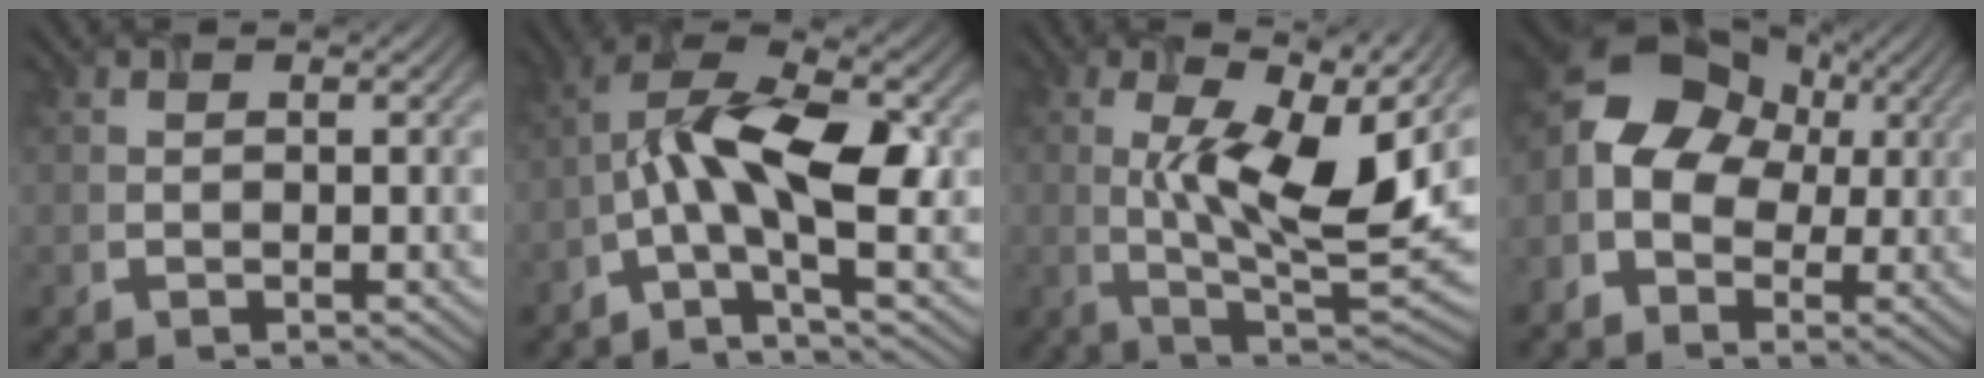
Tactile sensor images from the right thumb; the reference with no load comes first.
{"total": 9.7, "force": [-1.3, 3.1, 9.1], "torque": [-0.171, 0.015, -0.039]}
{"total": 13.1, "force": [2.6, 4.8, 11.9], "torque": [-0.198, -0.016, 0.038]}
{"total": 9.1, "force": [-0.5, 7.3, 5.5], "torque": [-0.108, 0.004, -0.025]}